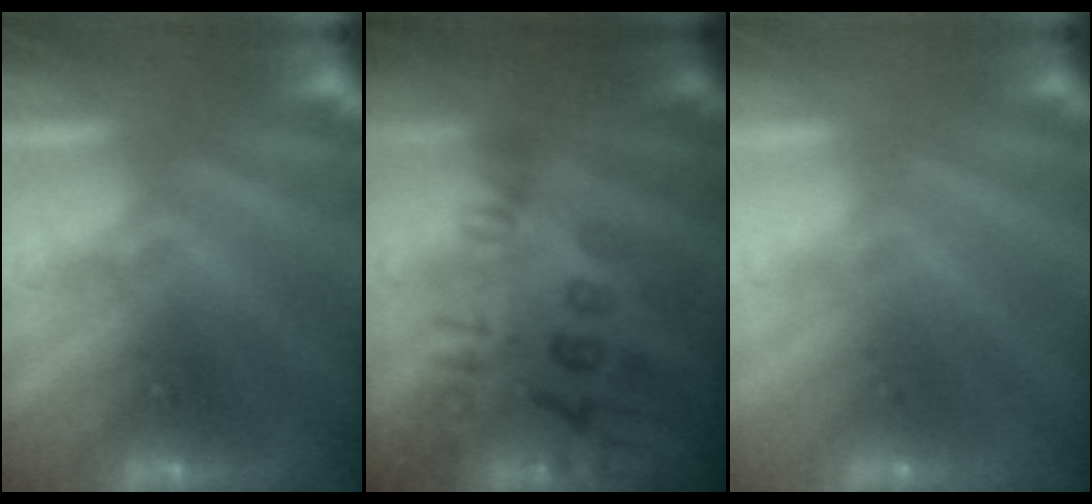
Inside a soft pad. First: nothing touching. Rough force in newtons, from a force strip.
{"total": 2.9}
{"total": 2.9}